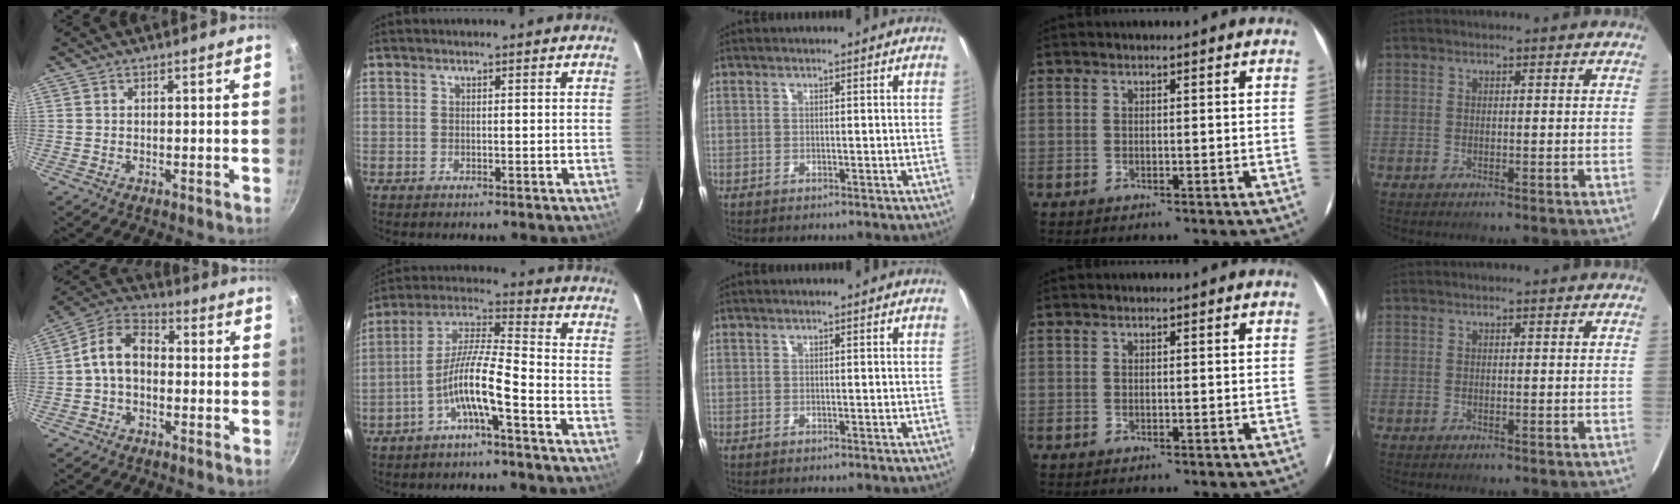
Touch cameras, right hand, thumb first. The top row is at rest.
{"thumb": {"total": 9.2, "force": [-0.5, 6.4, 6.6], "torque": [-0.099, 0.034, -0.028]}, "index": {"total": 9.3, "force": [-4.6, 0.6, 8.0], "torque": [-0.177, 0.011, -0.089]}}